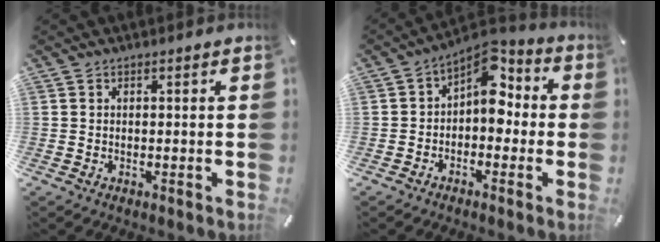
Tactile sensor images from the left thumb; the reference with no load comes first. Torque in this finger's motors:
{"motor_torque": [0.26, 0.74, 0.67, -0.44, 0.28]}